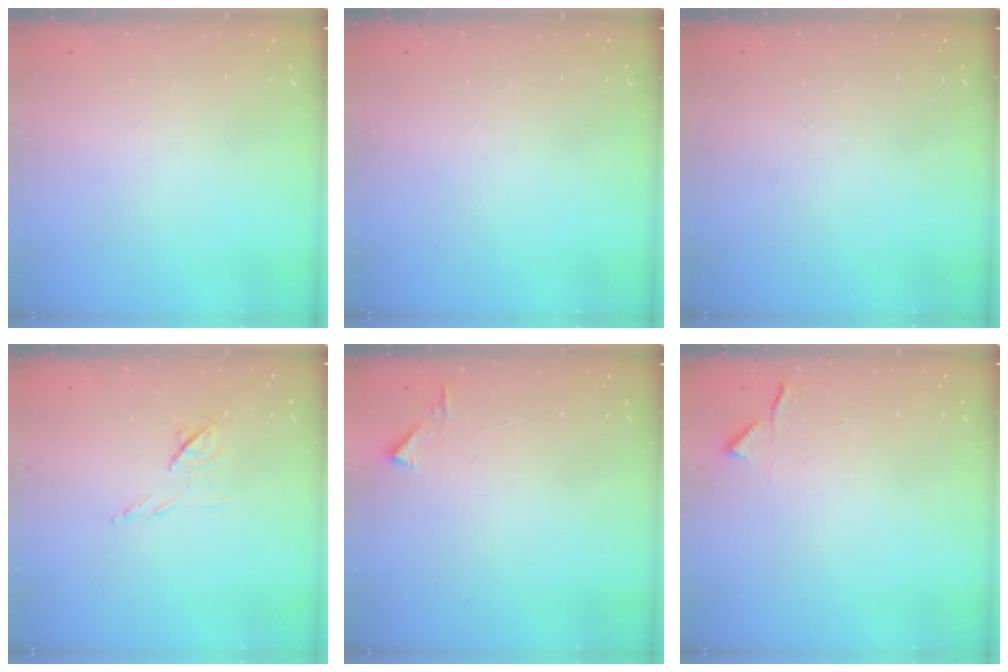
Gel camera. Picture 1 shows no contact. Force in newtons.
{"total": 0.0}
{"total": 0.0}
{"total": 6.4, "press": 6.3, "slide": 0.9}
{"total": 2.8, "press": 2.8, "slide": 0.3}
{"total": 4.2, "press": 4.1, "slide": 0.6}